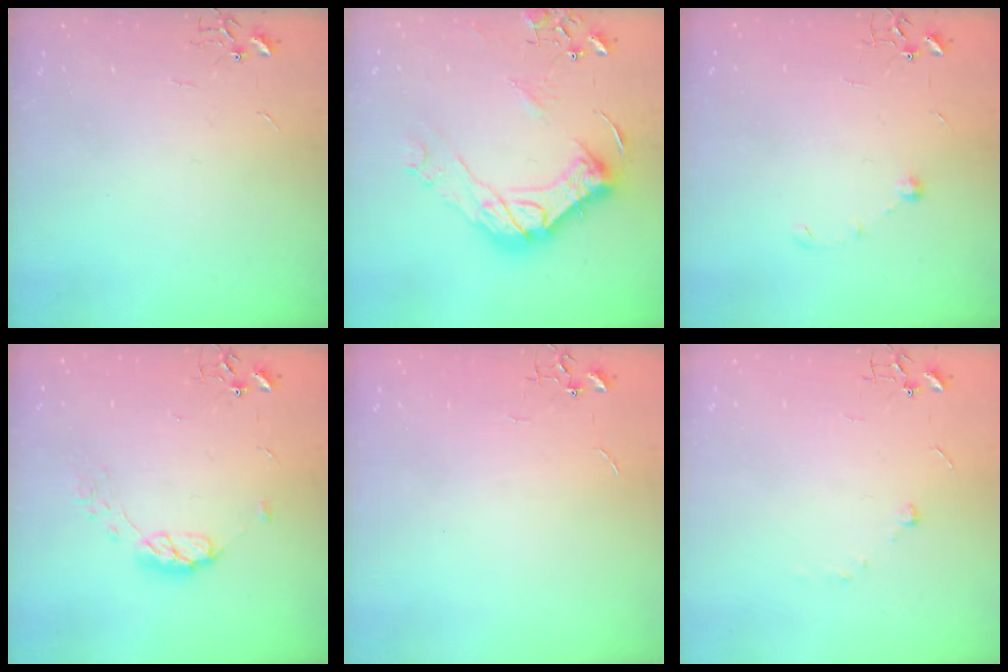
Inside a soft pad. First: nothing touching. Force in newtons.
{"total": 19.0, "press": 18.9, "slide": 1.6}
{"total": 5.4, "press": 5.3, "slide": 0.9}
{"total": 8.7, "press": 8.7, "slide": 0.1}
{"total": 0.0}
{"total": 6.4, "press": 6.3, "slide": 0.7}